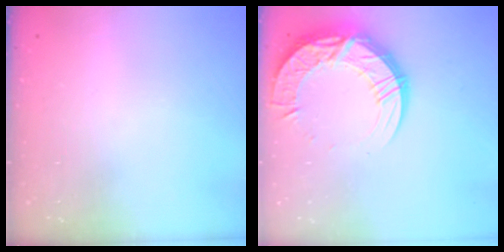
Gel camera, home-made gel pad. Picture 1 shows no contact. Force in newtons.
{"total": 17.4, "press": 17.4, "slide": 1.3}